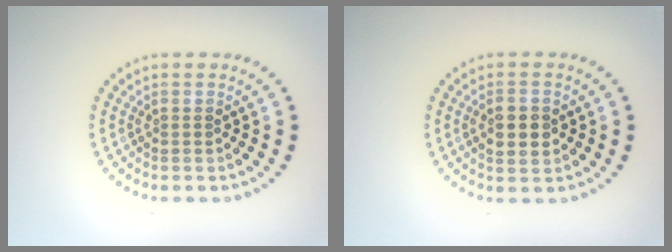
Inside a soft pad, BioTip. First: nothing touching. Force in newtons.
{"total": 2.9, "press": 2.9, "slide": 0.2}